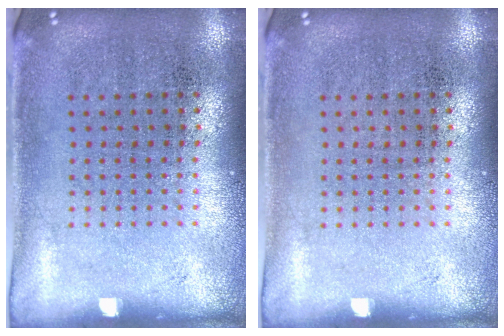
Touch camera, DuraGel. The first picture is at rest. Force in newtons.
{"total": 0.0}